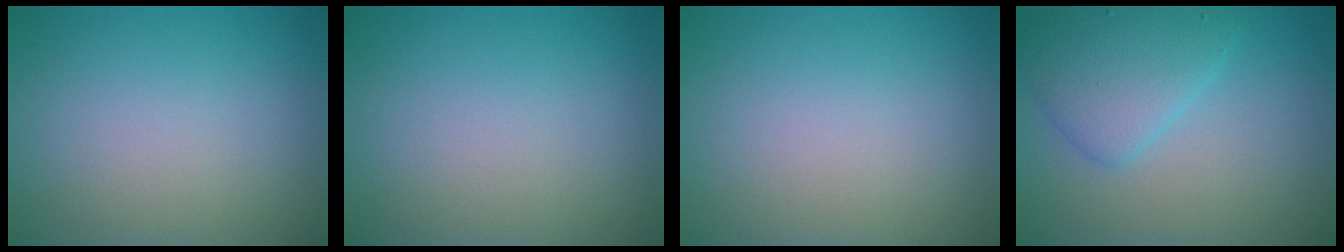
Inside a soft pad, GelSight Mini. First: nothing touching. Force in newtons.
{"total": 0.0}
{"total": 0.0}
{"total": 3.0, "press": 3.0, "slide": 0.1}